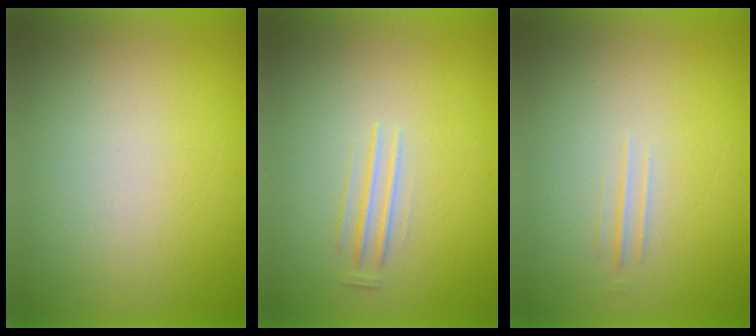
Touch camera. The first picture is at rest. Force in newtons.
{"total": 1.4}
{"total": 1.5}